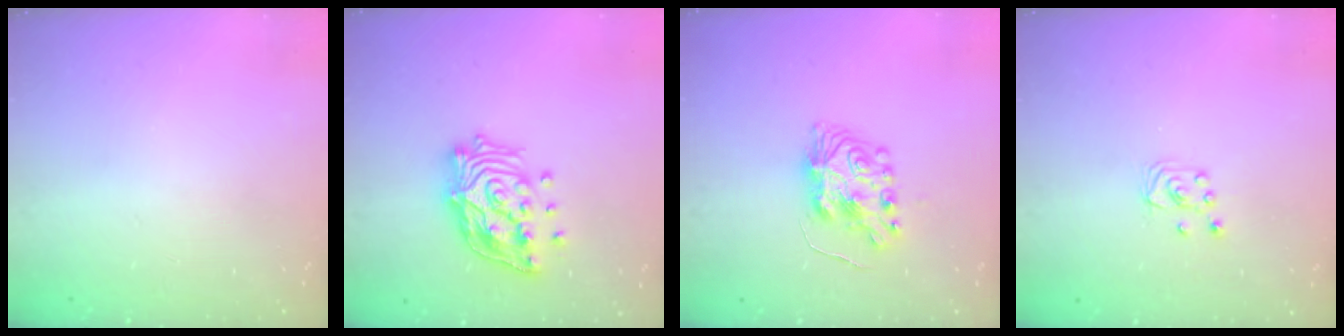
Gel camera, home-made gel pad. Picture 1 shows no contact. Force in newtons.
{"total": 16.8, "press": 16.6, "slide": 2.6}
{"total": 8.8, "press": 8.8, "slide": 0.6}
{"total": 3.1, "press": 3.1, "slide": 0.2}